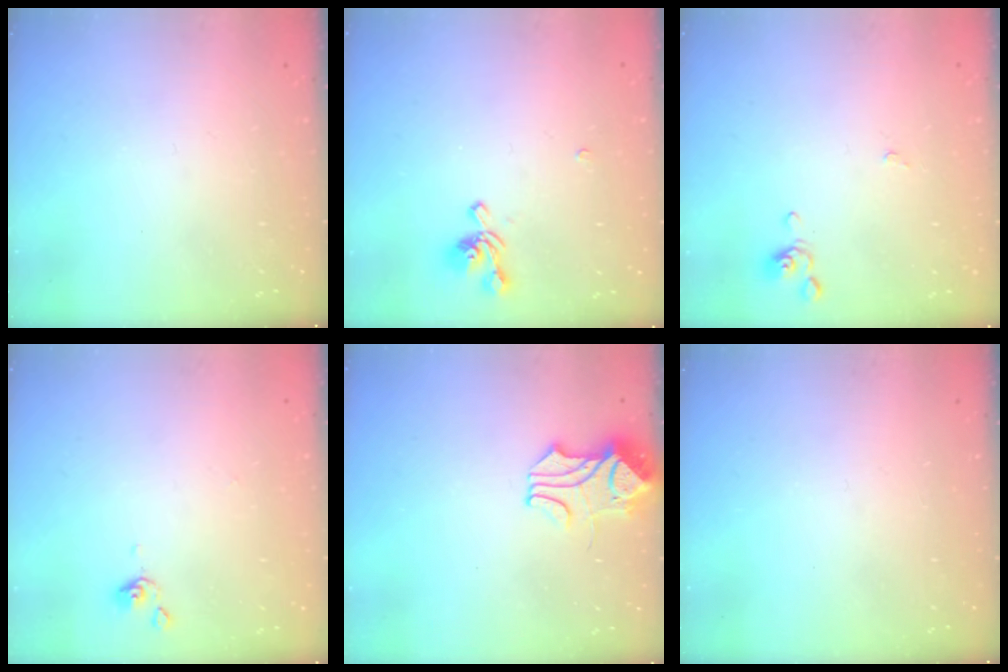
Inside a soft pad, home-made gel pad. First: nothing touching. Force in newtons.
{"total": 1.1, "press": 0.6, "slide": 0.9}
{"total": 0.0}
{"total": 0.0}
{"total": 1.8, "press": 1.6, "slide": 0.7}
{"total": 0.0}